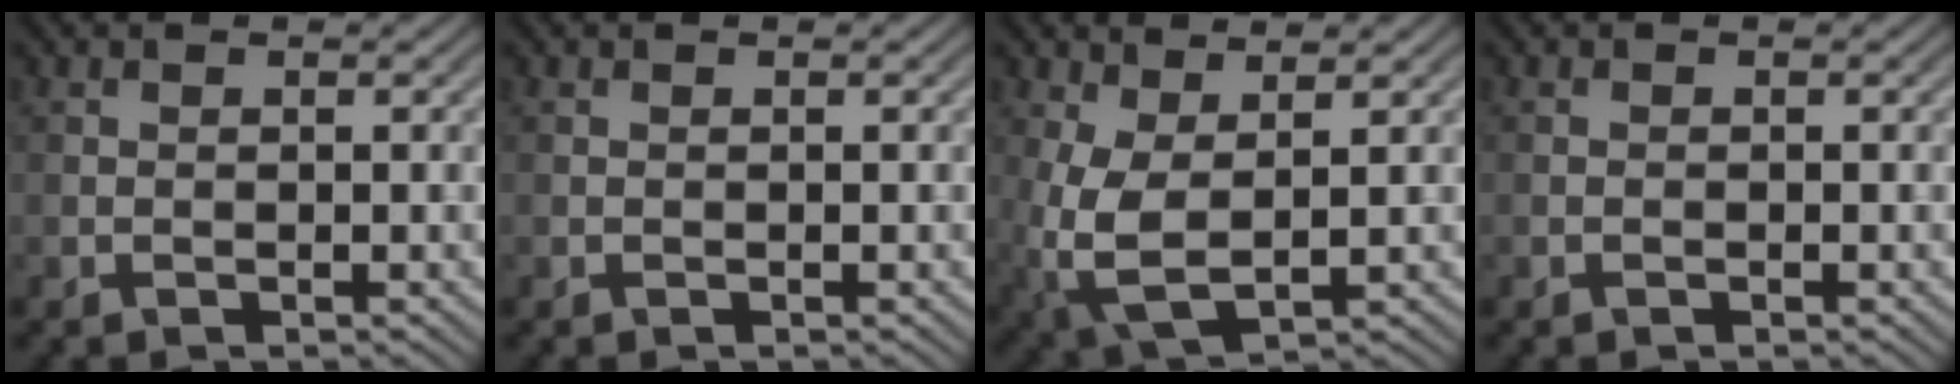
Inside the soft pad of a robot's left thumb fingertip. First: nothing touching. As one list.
[{"total": 0.0}, {"total": 6.5, "force": [0.8, 3.2, 5.6], "torque": [-0.146, -0.005, 0.014]}, {"total": 0.0}]